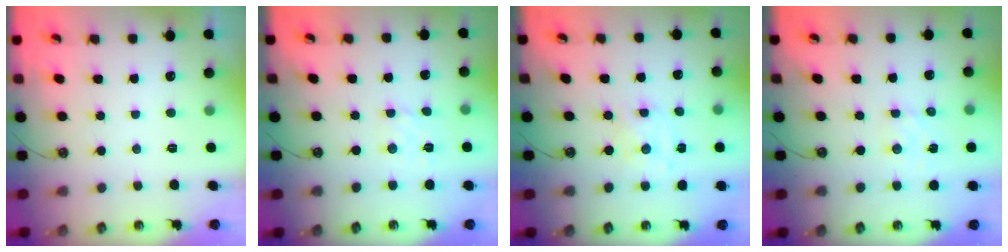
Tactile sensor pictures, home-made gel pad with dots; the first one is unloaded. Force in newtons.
{"total": 1.8, "press": 1.7, "slide": 0.6}
{"total": 2.1, "press": 2.0, "slide": 0.4}
{"total": 2.8, "press": 2.8, "slide": 0.3}